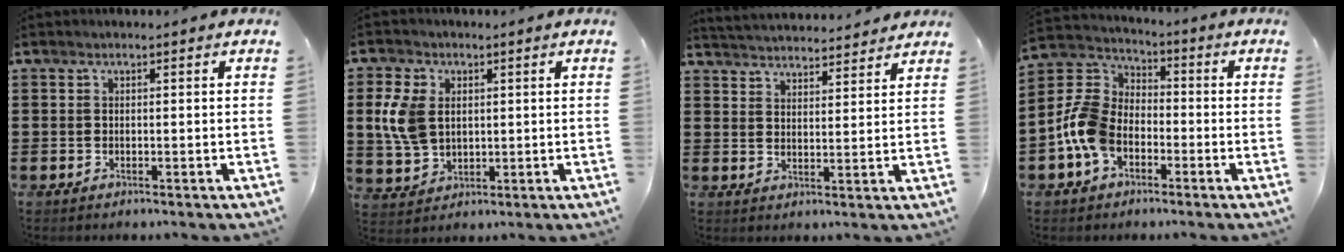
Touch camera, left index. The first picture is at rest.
{"total": 7.6, "force": [1.4, 5.6, 5.0], "torque": [-0.143, 0.007, 0.019]}
{"total": 3.7, "force": [3.7, -0.1, 0.0], "torque": [-0.014, -0.019, 0.066]}
{"total": 9.4, "force": [-3.5, 6.4, 5.9], "torque": [-0.173, 0.004, -0.078]}